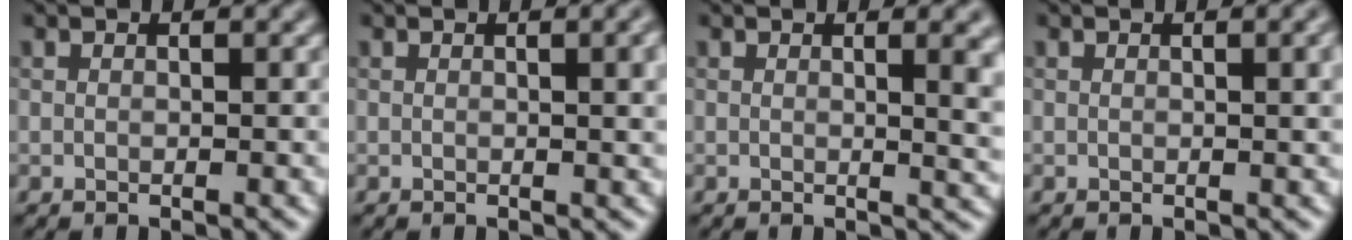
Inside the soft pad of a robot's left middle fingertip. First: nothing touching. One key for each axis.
{"total": 2.9, "fx": 0.6, "fy": 0.9, "fz": 2.7, "tx": -0.027, "ty": 0.005, "tz": 0.006}
{"total": 4.2, "fx": 0.9, "fy": 1.6, "fz": 3.8, "tx": -0.031, "ty": 0.002, "tz": 0.011}
{"total": 2.2, "fx": 0.5, "fy": 0.7, "fz": 2.0, "tx": -0.021, "ty": 0.005, "tz": 0.005}